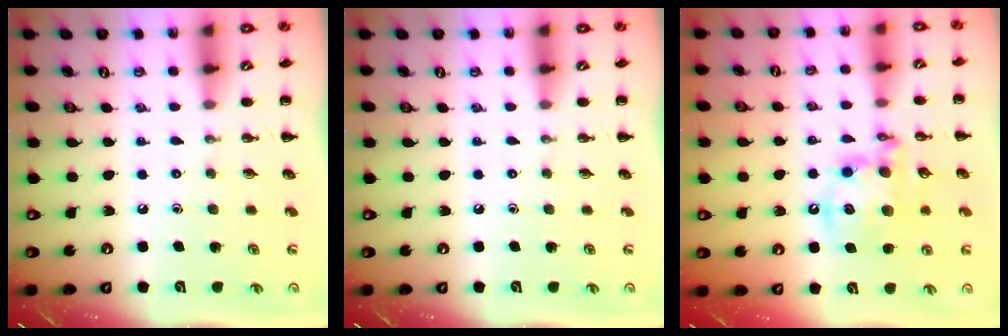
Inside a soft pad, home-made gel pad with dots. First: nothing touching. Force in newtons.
{"total": 0.0}
{"total": 13.0, "press": 12.6, "slide": 3.0}